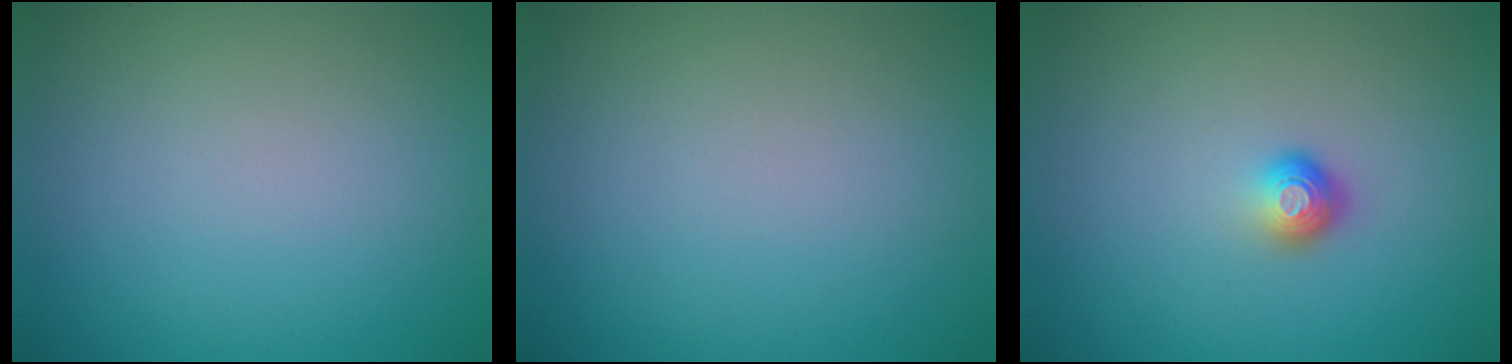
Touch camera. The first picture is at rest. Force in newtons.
{"total": 0.0}
{"total": 1.8, "press": 1.1, "slide": 1.4}